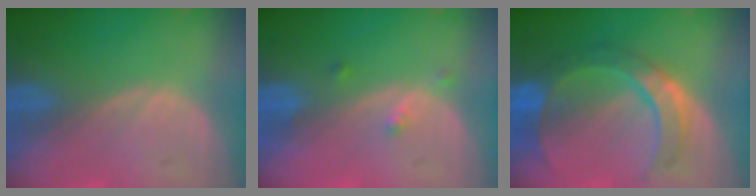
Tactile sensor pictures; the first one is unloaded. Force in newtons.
{"total": 1.9, "press": 1.5, "slide": 1.0}
{"total": 7.9, "press": 7.9, "slide": 0.3}